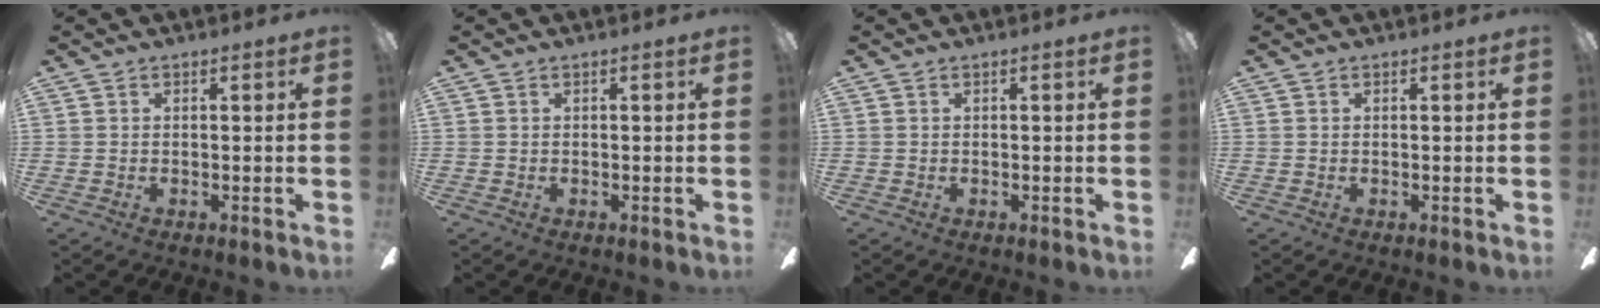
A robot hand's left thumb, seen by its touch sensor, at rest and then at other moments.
{"total": 0.0}
{"total": 0.0}
{"total": 0.0}